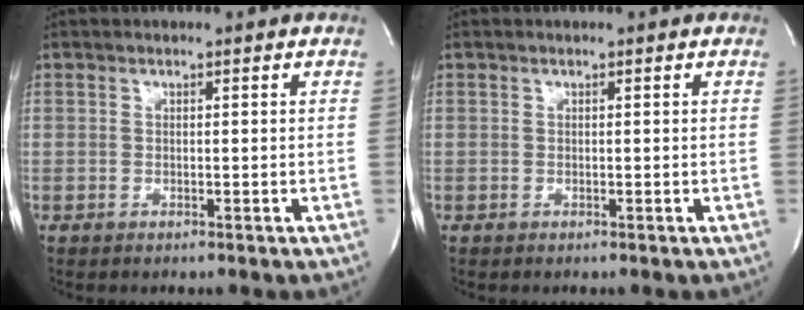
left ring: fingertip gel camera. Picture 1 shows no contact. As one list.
[{"total": 0.0}]